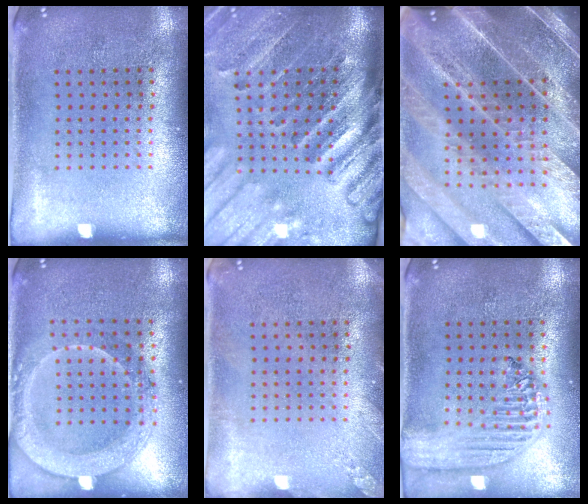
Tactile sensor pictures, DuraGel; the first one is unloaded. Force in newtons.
{"total": 4.4, "press": 3.3, "slide": 2.9}
{"total": 4.9, "press": 4.2, "slide": 2.4}
{"total": 2.0, "press": 1.8, "slide": 0.9}
{"total": 1.2, "press": 1.2, "slide": 0.1}
{"total": 2.2, "press": 1.9, "slide": 1.1}